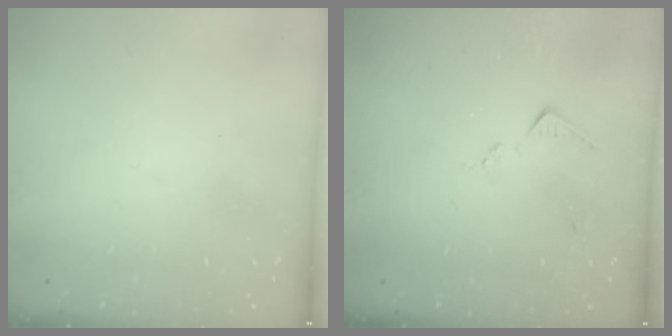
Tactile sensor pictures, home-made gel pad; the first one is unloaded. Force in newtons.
{"total": 5.1, "press": 5.0, "slide": 0.7}